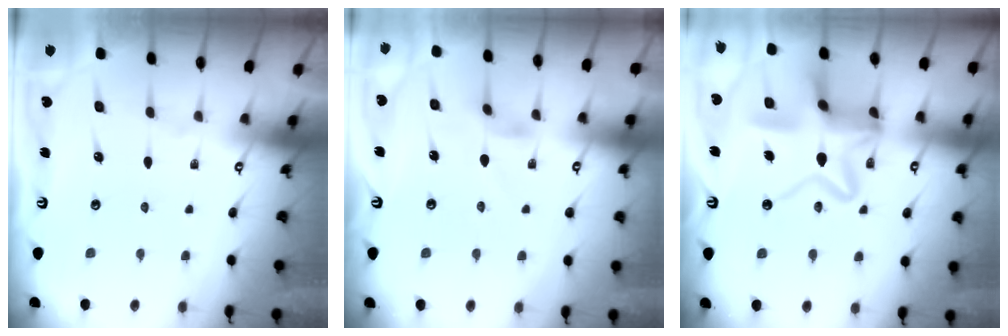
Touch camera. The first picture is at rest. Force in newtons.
{"total": 2.4, "press": 2.3, "slide": 0.4}
{"total": 16.5, "press": 16.4, "slide": 1.6}